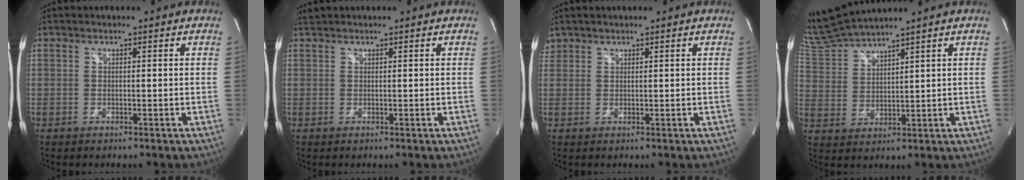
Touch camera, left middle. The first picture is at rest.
{"total": 0.7, "force": [0.7, -0.1, -0.1], "torque": [-0.010, 0.010, 0.020]}
{"total": 1.5, "force": [1.3, 0.8, -0.1], "torque": [0.000, 0.012, 0.025]}
{"total": 7.6, "force": [7.2, -1.6, 1.4], "torque": [-0.053, 0.004, 0.160]}